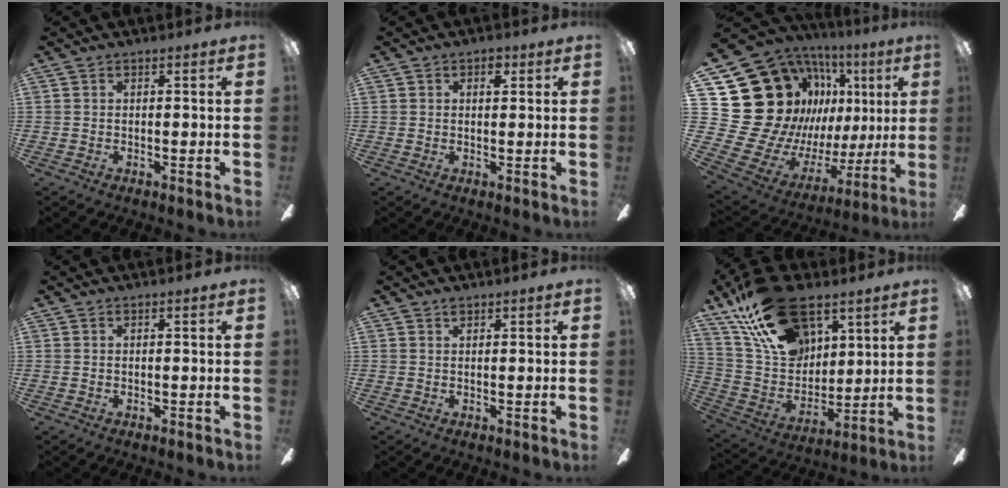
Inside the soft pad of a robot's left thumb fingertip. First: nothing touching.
{"total": 2.7, "force": [1.2, 1.9, 1.6], "torque": [-0.009, -0.002, 0.015]}
{"total": 25.7, "force": [9.5, 19.5, 13.8], "torque": [-0.285, -0.104, 0.233]}
{"total": 0.0}
{"total": 0.8, "force": [0.6, 0.4, 0.3], "torque": [0.000, -0.003, 0.010]}
{"total": 23.3, "force": [14.4, 13.3, 12.7], "torque": [-0.226, -0.063, 0.266]}